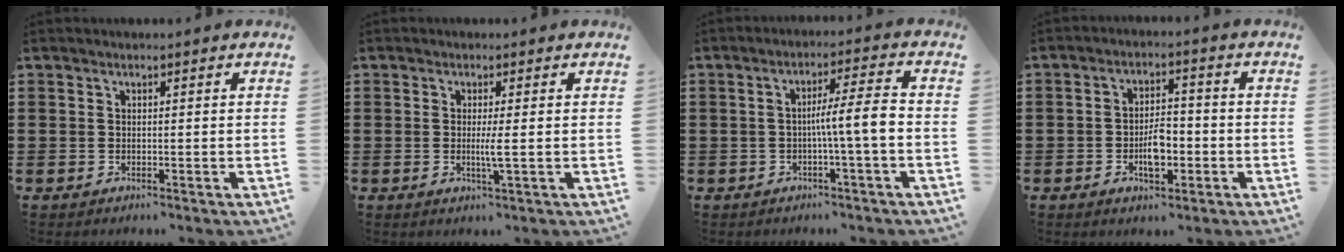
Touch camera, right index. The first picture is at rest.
{"total": 2.5, "force": [-0.2, -0.2, 2.4], "torque": [-0.044, -0.009, -0.006]}
{"total": 5.9, "force": [-1.1, -0.2, 5.8], "torque": [-0.105, 0.000, -0.026]}
{"total": 5.1, "force": [-1.7, 2.5, 4.2], "torque": [-0.079, 0.006, -0.032]}